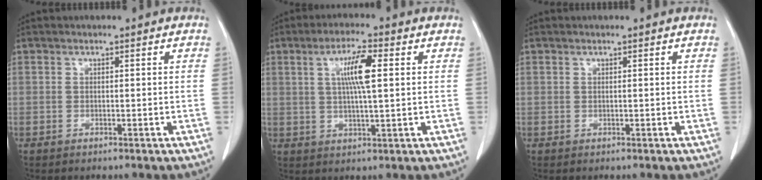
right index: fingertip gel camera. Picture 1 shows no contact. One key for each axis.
{"total": 6.8, "fx": 1.7, "fy": 0.6, "fz": 6.6, "tx": -0.121, "ty": 0.004, "tz": 0.030}
{"total": 0.0}